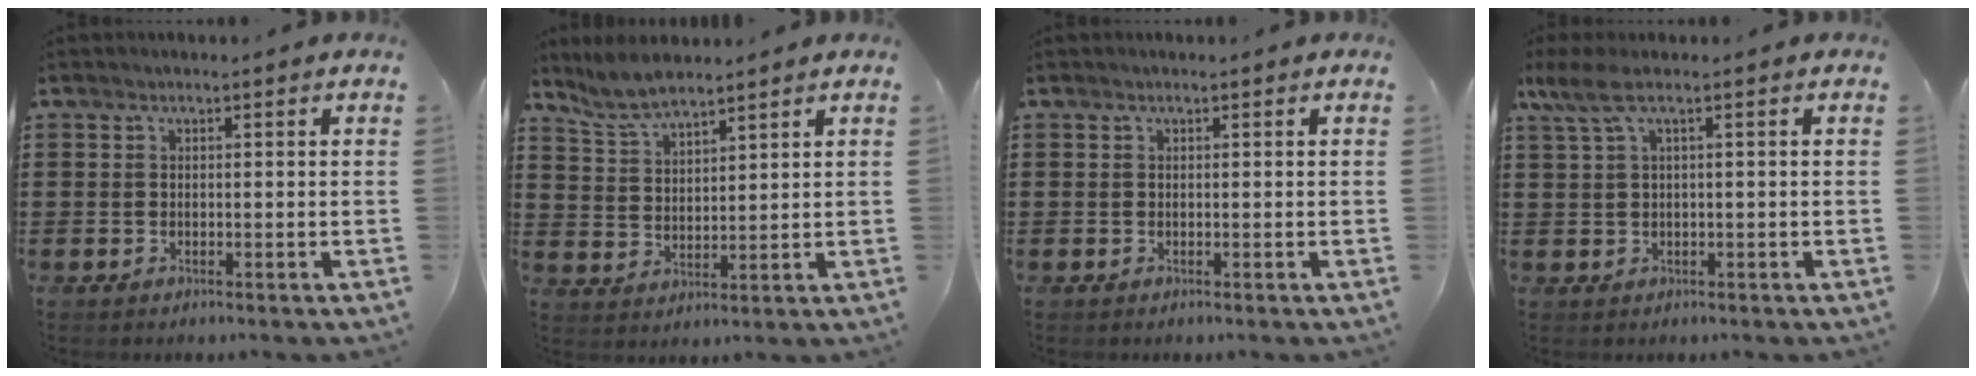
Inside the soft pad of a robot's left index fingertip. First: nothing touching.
{"total": 5.6, "force": [5.1, 1.1, 2.0], "torque": [-0.056, -0.009, 0.096]}
{"total": 0.0}
{"total": 3.3, "force": [0.6, 0.7, 3.2], "torque": [-0.078, -0.006, 0.006]}